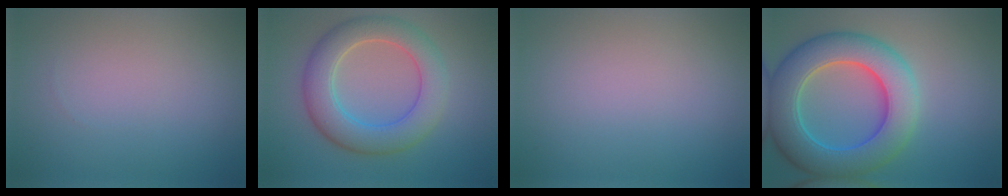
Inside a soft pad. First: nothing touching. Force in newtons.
{"total": 6.5, "press": 6.4, "slide": 0.6}
{"total": 0.0}
{"total": 9.2, "press": 9.2, "slide": 0.3}